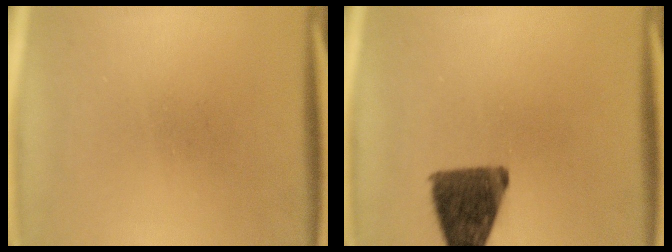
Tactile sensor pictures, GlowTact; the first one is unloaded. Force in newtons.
{"total": 11.7}